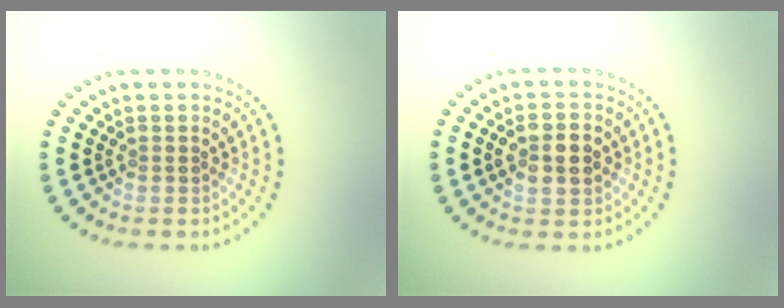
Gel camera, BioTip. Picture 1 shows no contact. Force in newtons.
{"total": 3.1, "press": 3.1, "slide": 0.2}